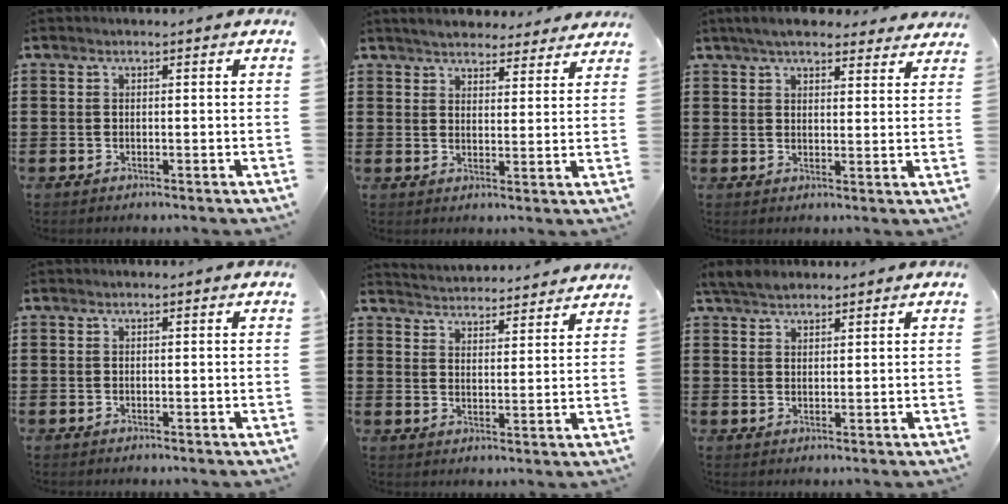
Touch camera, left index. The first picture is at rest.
{"total": 4.3, "force": [4.2, 0.5, 0.5], "torque": [-0.025, -0.013, 0.076]}
{"total": 5.2, "force": [4.7, 1.0, 2.0], "torque": [-0.051, -0.008, 0.088]}
{"total": 0.0}
{"total": 3.9, "force": [3.9, -0.2, -0.4], "torque": [-0.009, -0.028, 0.068]}
{"total": 3.0, "force": [2.7, 0.9, 0.8], "torque": [-0.025, 0.000, 0.053]}